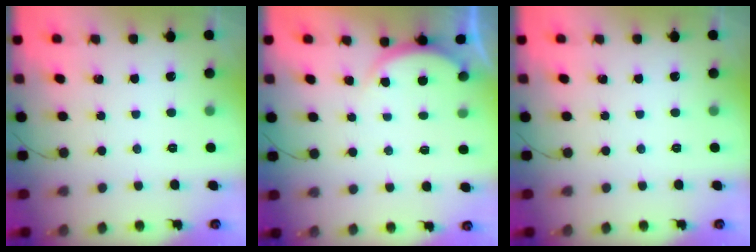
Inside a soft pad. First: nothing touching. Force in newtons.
{"total": 3.0, "press": 2.9, "slide": 0.5}
{"total": 0.0}